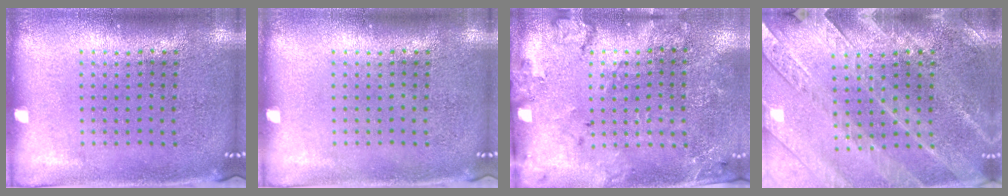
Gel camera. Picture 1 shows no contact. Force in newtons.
{"total": 0.0}
{"total": 1.8, "press": 1.6, "slide": 0.7}
{"total": 2.8, "press": 2.7, "slide": 0.6}